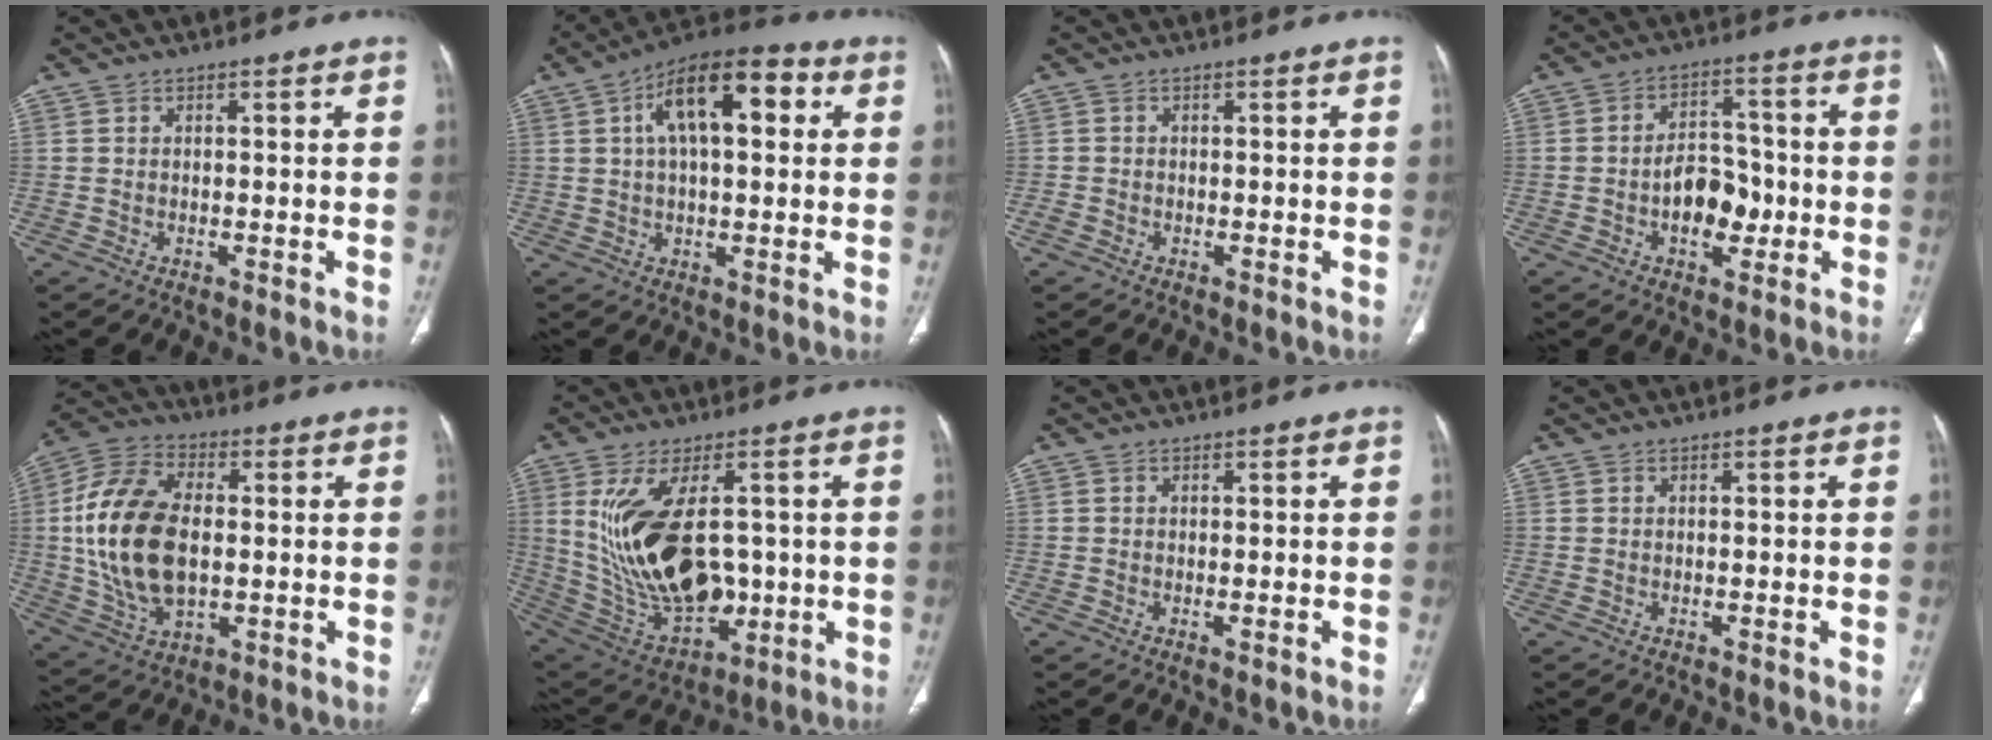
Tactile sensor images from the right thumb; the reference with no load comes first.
{"total": 15.7, "force": [4.5, 7.2, 13.2], "torque": [-0.194, 0.024, 0.064]}
{"total": 1.1, "force": [-0.6, 0.8, 0.5], "torque": [-0.012, 0.002, -0.013]}
{"total": 9.2, "force": [-2.0, 6.1, 6.7], "torque": [-0.071, 0.026, -0.032]}
{"total": 19.8, "force": [0.4, 11.9, 15.8], "torque": [-0.314, 0.005, 0.015]}
{"total": 21.3, "force": [1.2, 11.9, 17.7], "torque": [-0.318, -0.015, 0.054]}
{"total": 0.9, "force": [-0.4, 0.2, 0.7], "torque": [-0.012, -0.003, -0.004]}
{"total": 0.0}